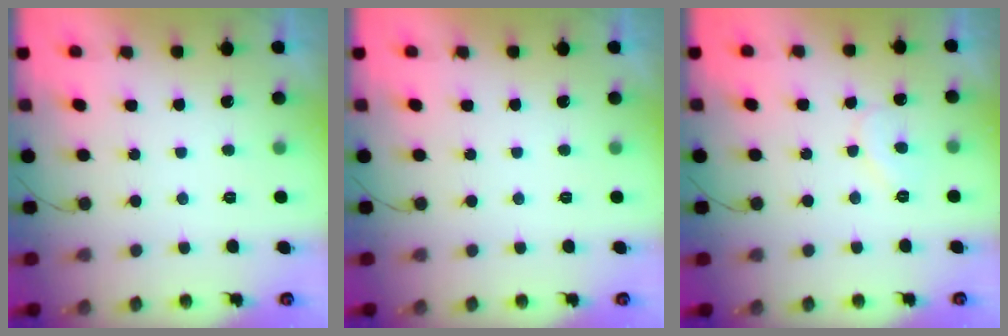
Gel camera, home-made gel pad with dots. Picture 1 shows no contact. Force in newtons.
{"total": 0.0}
{"total": 6.3, "press": 6.3, "slide": 0.5}